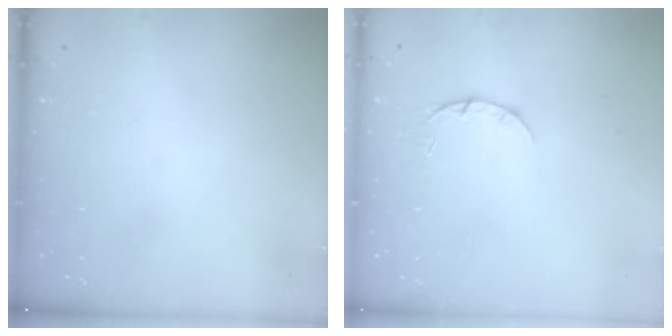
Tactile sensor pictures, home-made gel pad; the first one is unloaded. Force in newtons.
{"total": 2.3, "press": 2.3, "slide": 0.3}